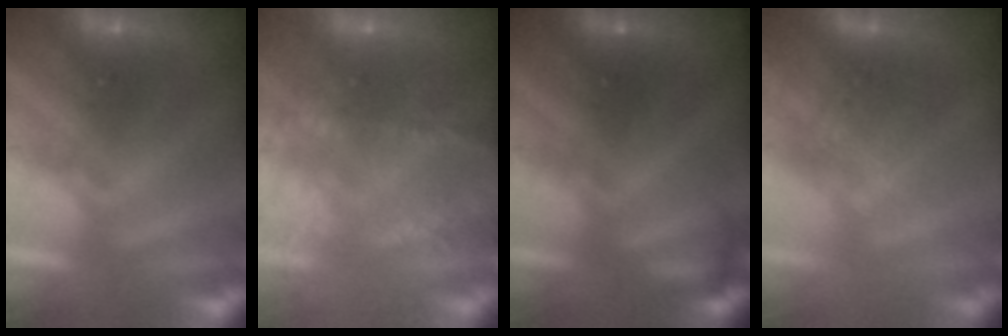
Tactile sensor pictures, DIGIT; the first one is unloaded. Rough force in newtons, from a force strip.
{"total": 9.6}
{"total": 2.3}
{"total": 2.6}